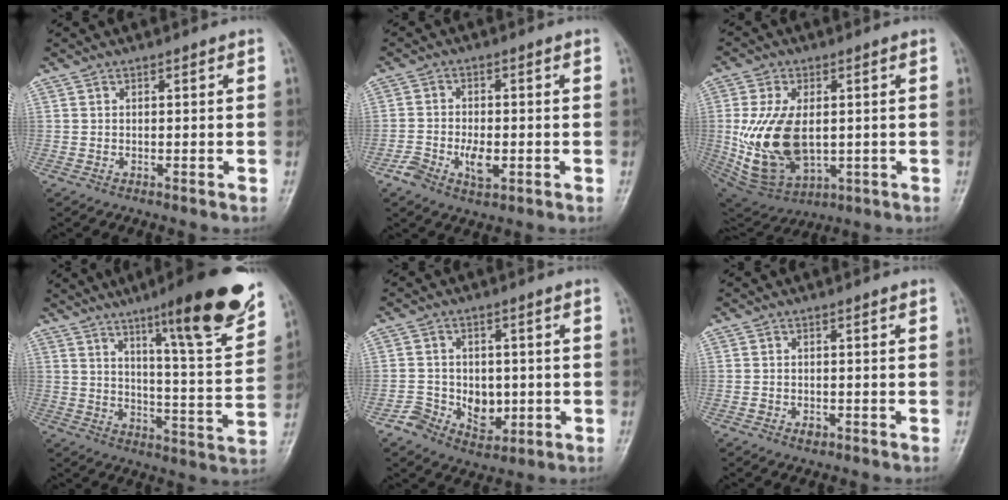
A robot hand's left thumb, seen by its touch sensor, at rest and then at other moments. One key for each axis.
{"total": 5.8, "fx": -2.1, "fy": 3.2, "fz": 4.3, "tx": -0.079, "ty": 0.010, "tz": -0.035}
{"total": 16.3, "fx": -0.3, "fy": 9.9, "fz": 13.0, "tx": -0.241, "ty": -0.016, "tz": 0.017}
{"total": 19.1, "fx": 11.9, "fy": 2.3, "fz": 14.8, "tx": -0.183, "ty": -0.066, "tz": 0.178}
{"total": 7.2, "fx": -1.6, "fy": 6.1, "fz": 3.5, "tx": -0.017, "ty": 0.009, "tz": -0.017}
{"total": 1.3, "fx": -0.8, "fy": 0.9, "fz": 0.6, "tx": -0.005, "ty": 0.008, "tz": -0.009}